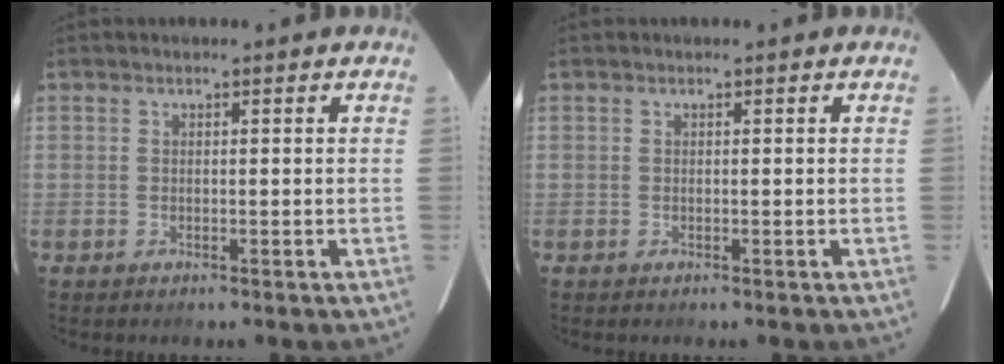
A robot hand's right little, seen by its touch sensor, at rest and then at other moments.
{"total": 0.0}